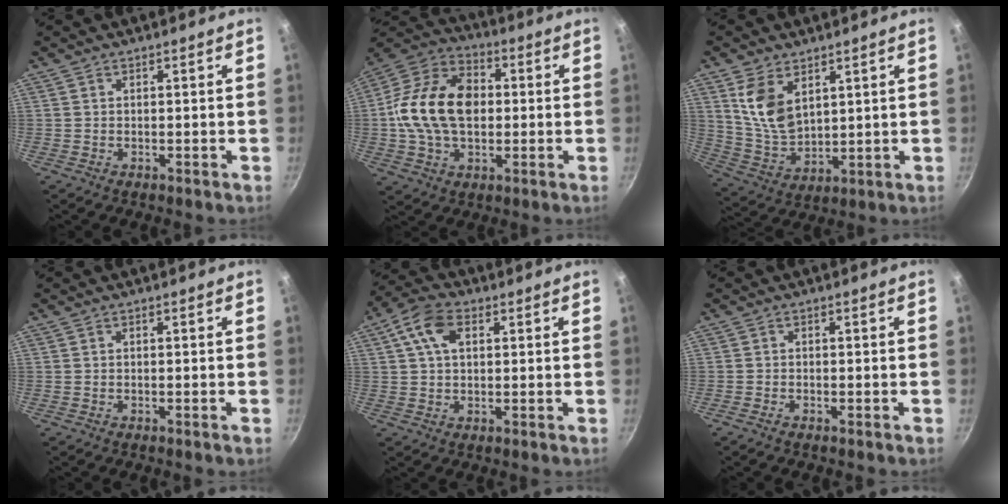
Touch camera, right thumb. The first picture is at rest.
{"total": 18.1, "force": [0.4, 12.5, 13.1], "torque": [-0.208, 0.027, -0.008]}
{"total": 10.3, "force": [4.5, 6.2, 6.9], "torque": [-0.114, -0.035, 0.100]}
{"total": 0.6, "force": [-0.3, -0.1, 0.5], "torque": [-0.014, 0.003, -0.004]}
{"total": 7.8, "force": [2.5, 4.9, 5.6], "torque": [-0.099, 0.011, 0.038]}
{"total": 0.8, "force": [-0.6, 0.1, 0.5], "torque": [-0.023, 0.007, -0.015]}